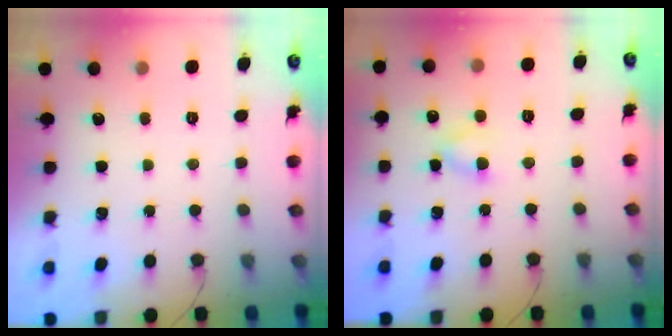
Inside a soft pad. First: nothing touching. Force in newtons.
{"total": 4.1, "press": 4.0, "slide": 1.0}